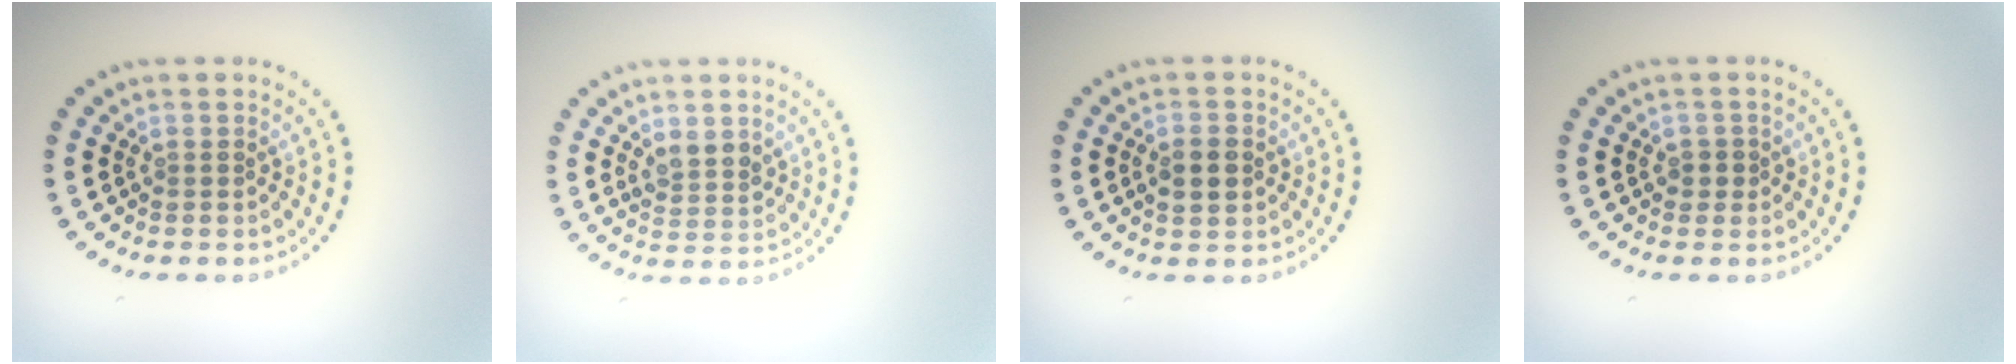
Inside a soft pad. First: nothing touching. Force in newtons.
{"total": 2.2, "press": 2.0, "slide": 1.0}
{"total": 2.5, "press": 2.4, "slide": 0.3}
{"total": 1.0, "press": 0.9, "slide": 0.4}